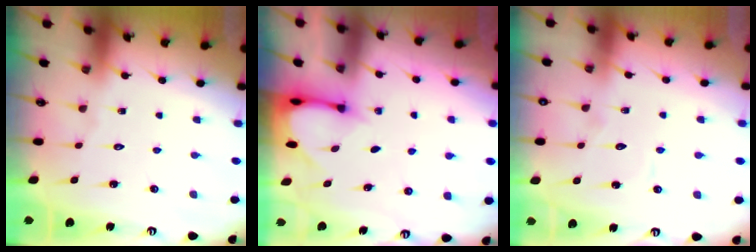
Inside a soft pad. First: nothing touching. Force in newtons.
{"total": 2.8, "press": 2.8, "slide": 0.3}
{"total": 5.0, "press": 5.0, "slide": 0.5}